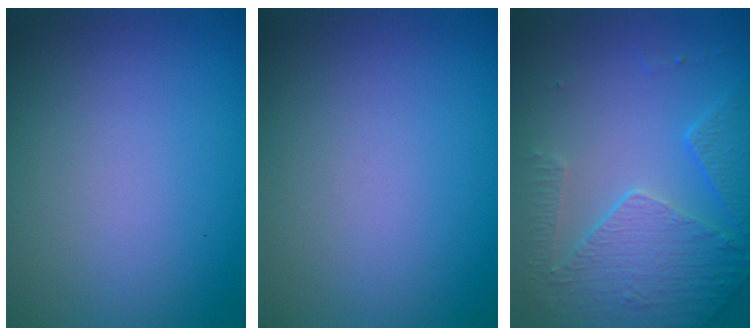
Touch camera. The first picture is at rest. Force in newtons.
{"total": 0.0}
{"total": 5.1, "press": 3.7, "slide": 3.6}